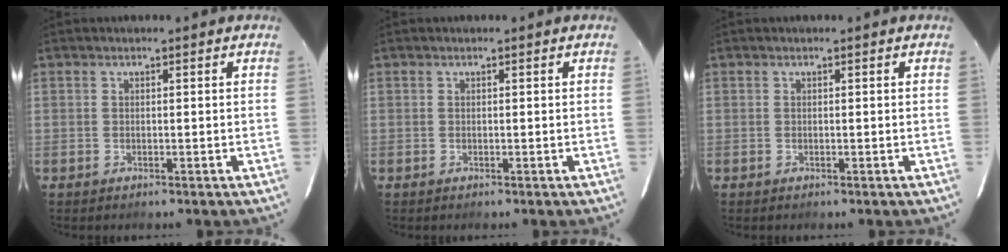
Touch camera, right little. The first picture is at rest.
{"total": 0.0}
{"total": 0.0}